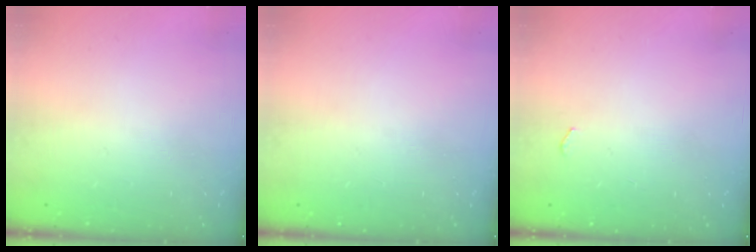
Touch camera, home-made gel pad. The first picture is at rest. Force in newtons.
{"total": 0.0}
{"total": 3.5, "press": 3.2, "slide": 1.5}